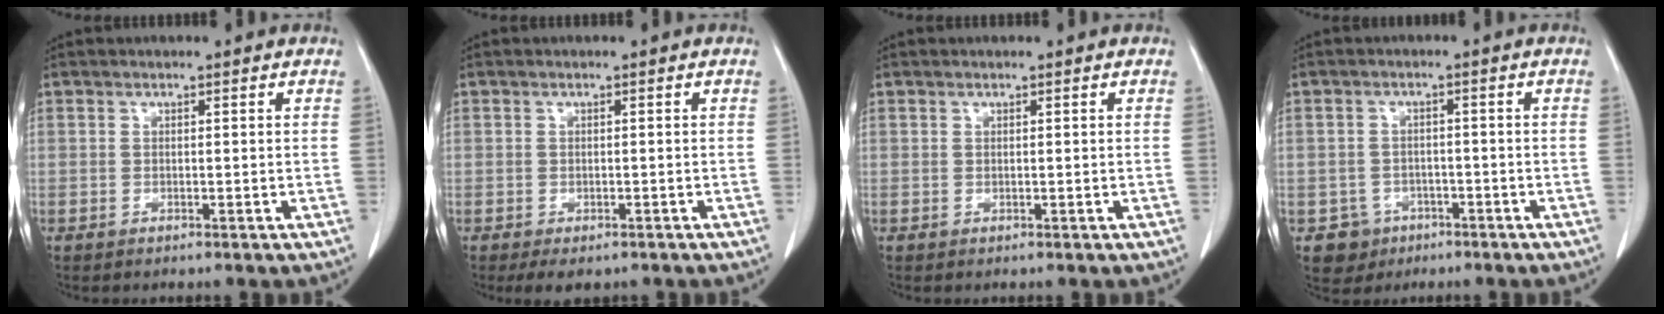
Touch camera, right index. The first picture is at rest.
{"total": 3.4, "force": [-2.6, 1.8, 1.4], "torque": [-0.013, -0.001, -0.031]}
{"total": 0.0}
{"total": 4.4, "force": [-2.2, 3.8, 0.0], "torque": [0.000, 0.012, -0.030]}